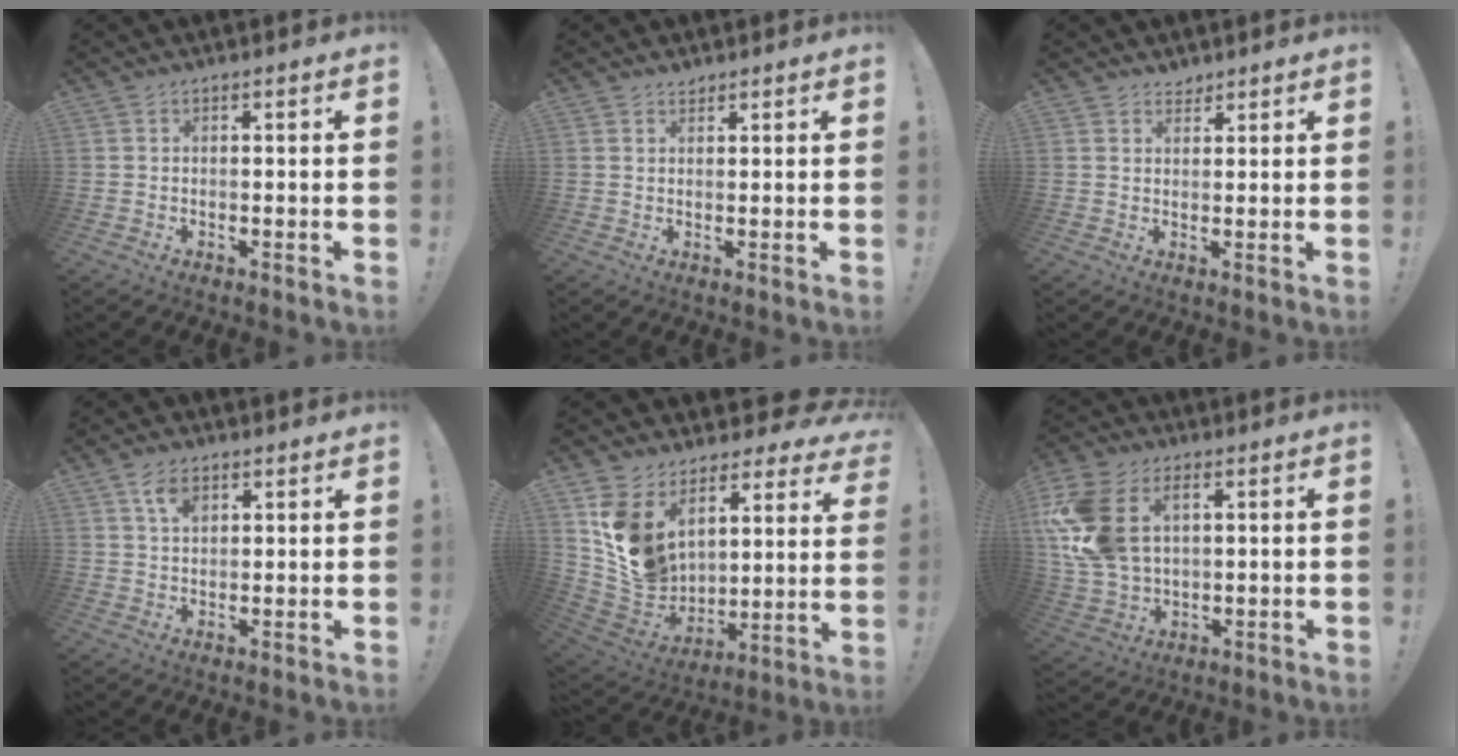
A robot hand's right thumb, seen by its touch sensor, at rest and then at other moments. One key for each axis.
{"total": 1.5, "fx": 1.3, "fy": 0.8, "fz": 0.3, "tx": 0.003, "ty": -0.009, "tz": 0.022}
{"total": 2.6, "fx": 2.1, "fy": 1.4, "fz": 0.3, "tx": 0.007, "ty": -0.017, "tz": 0.037}
{"total": 5.2, "fx": 2.9, "fy": 2.8, "fz": 3.3, "tx": -0.057, "ty": -0.008, "tz": 0.051}
{"total": 14.2, "fx": 4.8, "fy": 10.5, "fz": 8.3, "tx": -0.149, "ty": -0.041, "tz": 0.091}
{"total": 16.7, "fx": 4.7, "fy": 11.3, "fz": 11.3, "tx": -0.238, "ty": -0.016, "tz": 0.088}